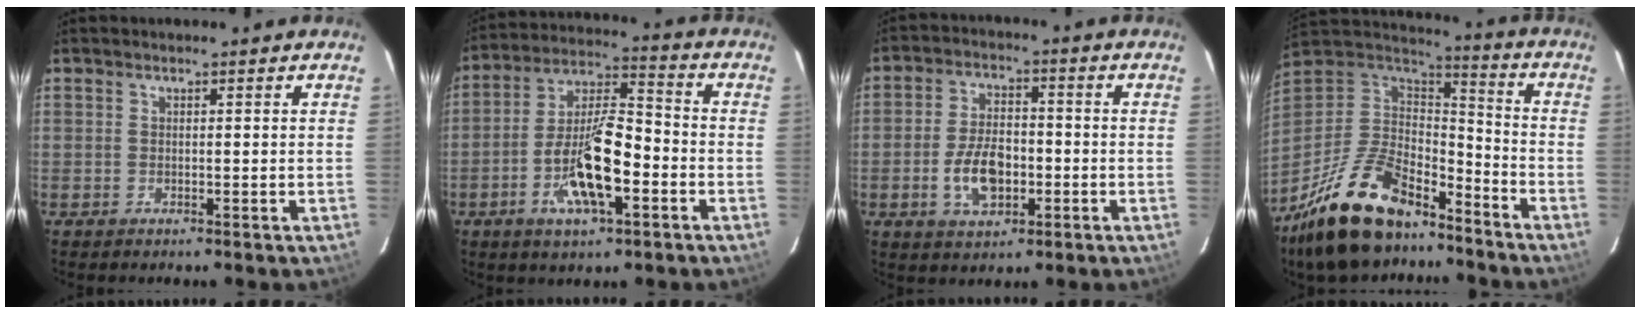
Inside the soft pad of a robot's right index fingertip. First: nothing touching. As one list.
[{"total": 14.3, "force": [-5.3, 4.5, 12.5], "torque": [-0.250, 0.000, -0.096]}, {"total": 9.2, "force": [-2.7, 5.2, 7.1], "torque": [-0.140, 0.007, -0.040]}, {"total": 24.7, "force": [-17.4, 10.8, 13.9], "torque": [-0.288, -0.005, -0.289]}]